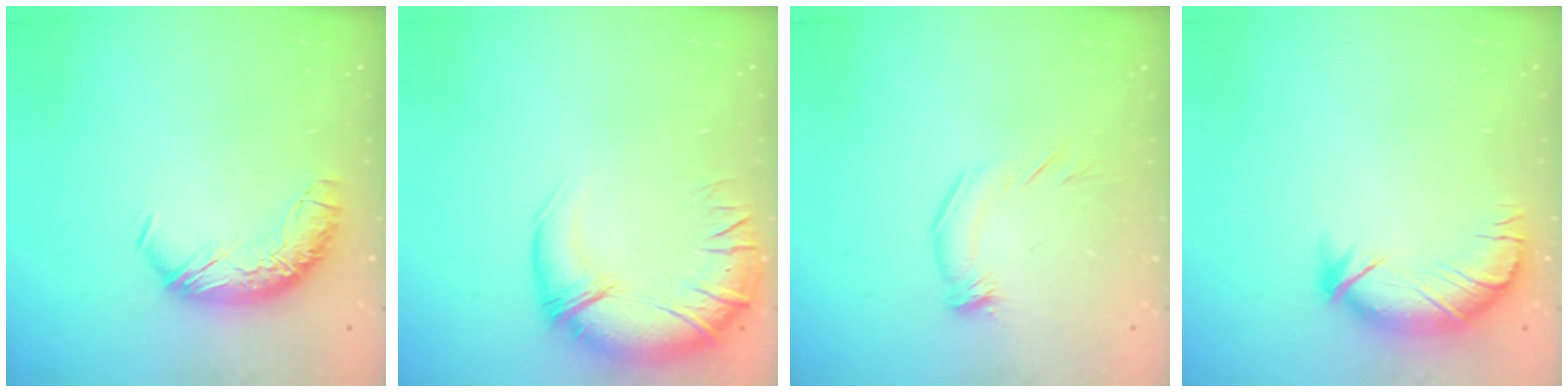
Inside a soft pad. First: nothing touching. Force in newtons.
{"total": 5.3, "press": 3.6, "slide": 3.9}
{"total": 2.8, "press": 2.7, "slide": 0.8}
{"total": 3.8, "press": 3.2, "slide": 2.0}